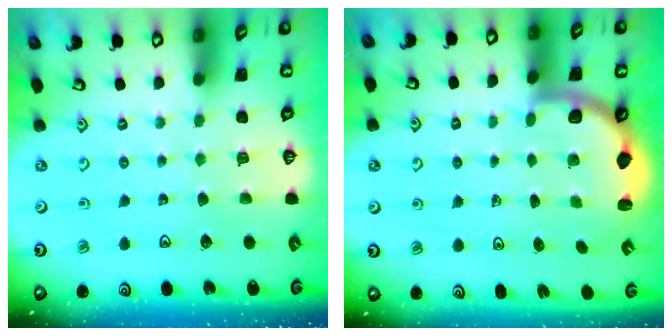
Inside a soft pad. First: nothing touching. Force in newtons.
{"total": 2.6, "press": 2.5, "slide": 0.6}